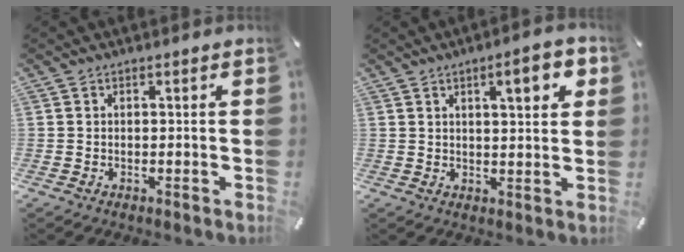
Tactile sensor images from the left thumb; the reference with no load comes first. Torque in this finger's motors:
{"motor_torque": [1.44, 1.47, 0.84, -1.03, 0.34]}